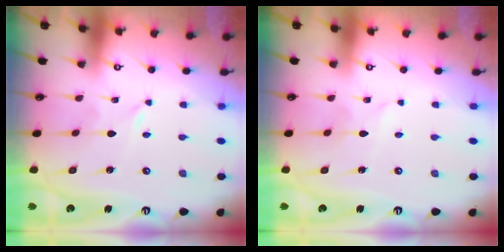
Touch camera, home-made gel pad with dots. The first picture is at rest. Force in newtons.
{"total": 2.8, "press": 2.8, "slide": 0.3}